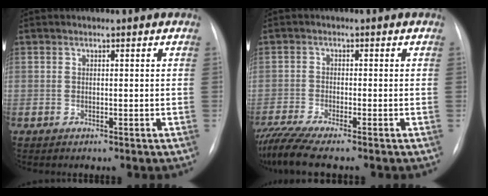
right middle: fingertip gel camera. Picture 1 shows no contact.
{"total": 6.7, "force": [-5.7, -0.7, 3.5], "torque": [-0.066, -0.018, -0.099]}